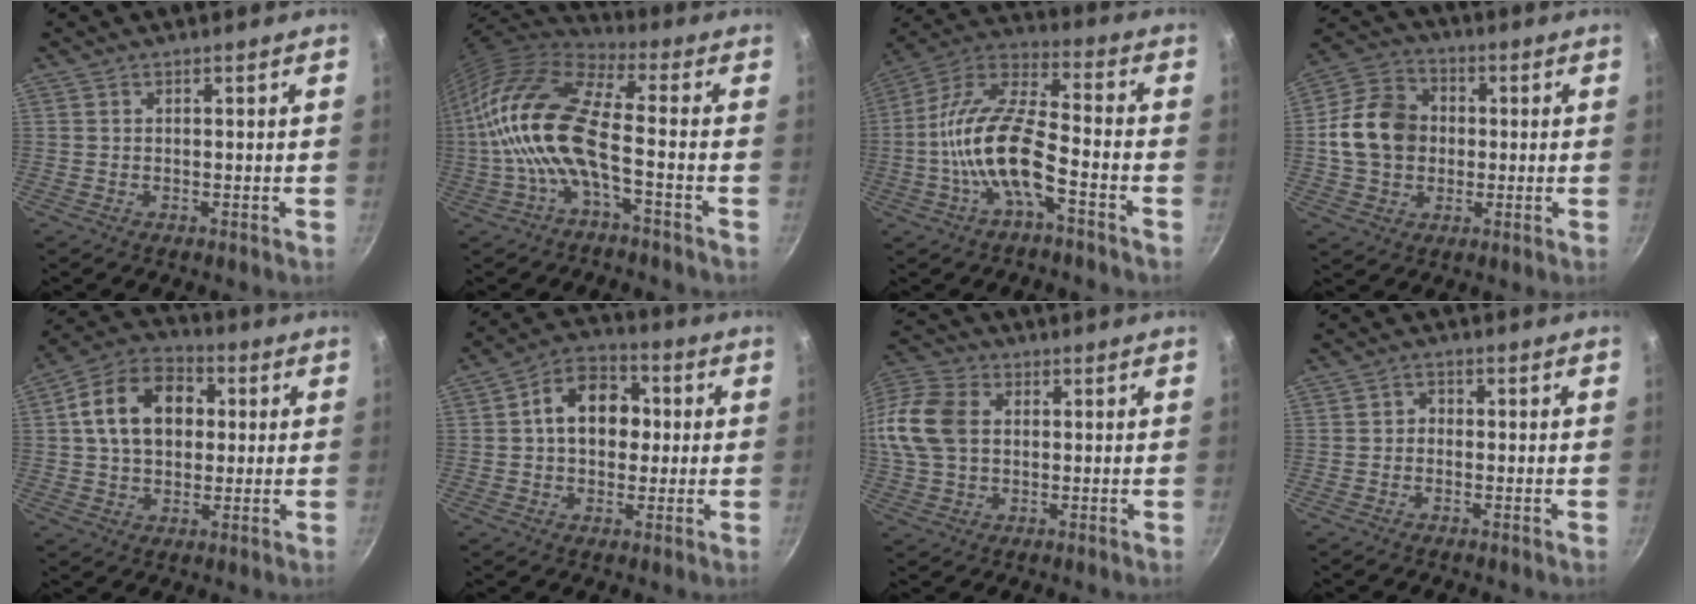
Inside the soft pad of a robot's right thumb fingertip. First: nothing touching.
{"total": 16.7, "force": [-2.5, 6.4, 15.2], "torque": [-0.308, 0.028, -0.061]}
{"total": 15.3, "force": [-5.2, 5.7, 13.2], "torque": [-0.254, 0.047, -0.114]}
{"total": 13.2, "force": [0.2, 10.8, 7.7], "torque": [-0.114, 0.020, -0.008]}
{"total": 14.7, "force": [2.5, 10.6, 9.8], "torque": [-0.138, 0.023, 0.026]}
{"total": 12.2, "force": [1.2, 8.9, 8.2], "torque": [-0.084, 0.023, 0.002]}
{"total": 16.8, "force": [1.9, 12.4, 11.2], "torque": [-0.248, 0.029, 0.025]}
{"total": 1.6, "force": [-0.7, 1.3, 0.7], "torque": [-0.007, 0.011, -0.016]}